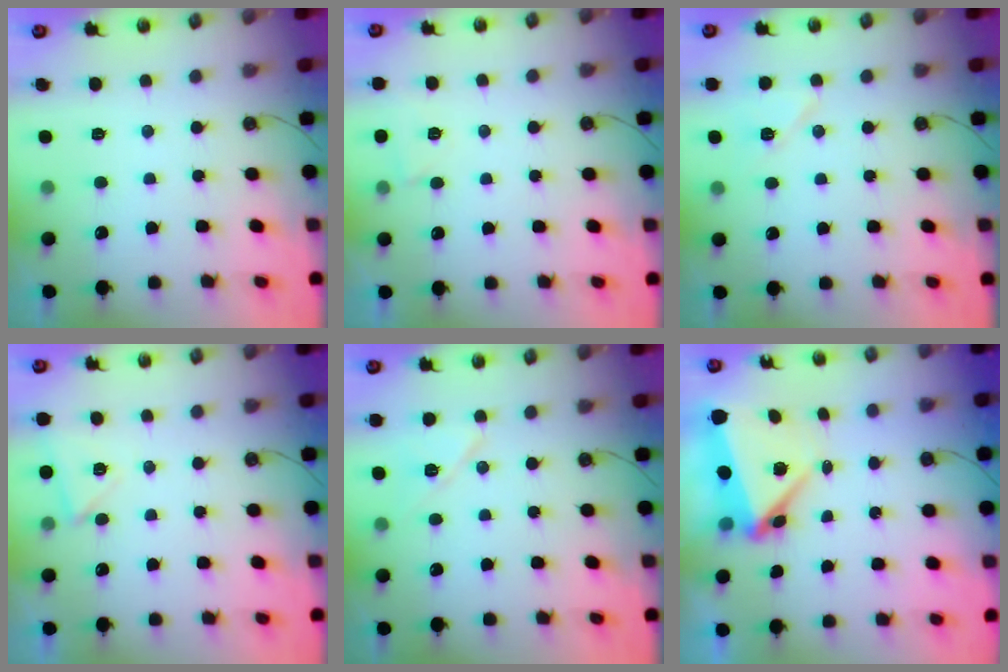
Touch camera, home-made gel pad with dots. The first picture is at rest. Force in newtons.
{"total": 5.3, "press": 1.7, "slide": 5.1}
{"total": 6.8, "press": 6.7, "slide": 0.7}
{"total": 5.2, "press": 4.5, "slide": 2.6}
{"total": 8.1, "press": 8.1, "slide": 1.1}
{"total": 6.5, "press": 6.3, "slide": 1.7}